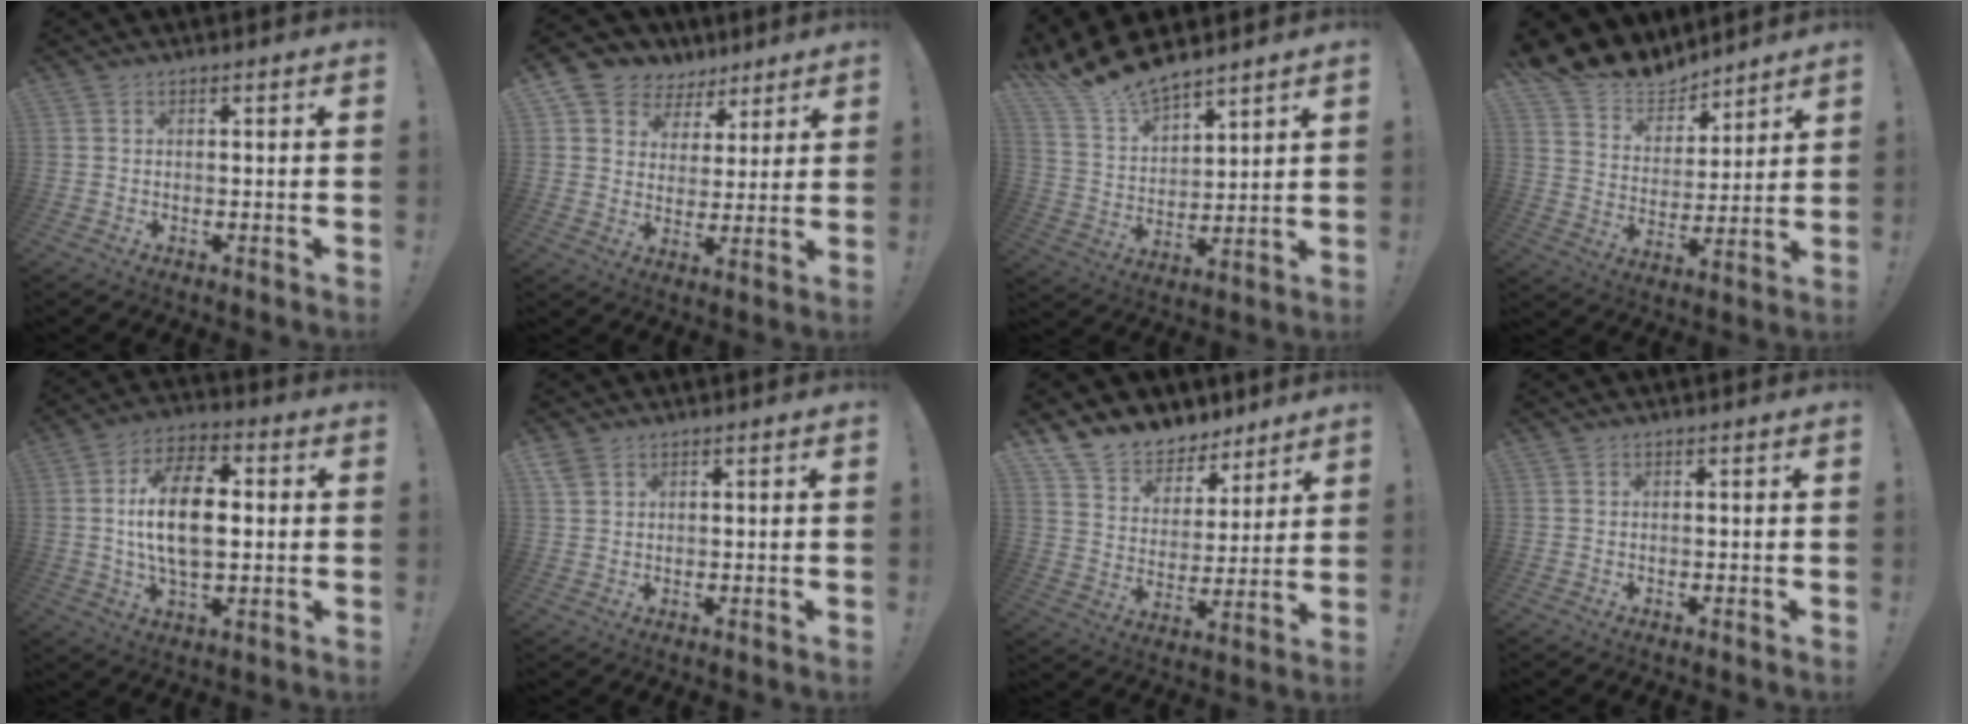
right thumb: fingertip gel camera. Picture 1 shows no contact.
{"total": 7.9, "force": [4.6, 6.4, 1.0], "torque": [-0.022, -0.035, 0.094]}
{"total": 12.3, "force": [11.6, 3.4, 2.7], "torque": [-0.080, -0.089, 0.215]}
{"total": 11.8, "force": [10.5, 5.2, 1.0], "torque": [-0.038, -0.094, 0.198]}
{"total": 15.5, "force": [0.9, 8.7, 12.8], "torque": [-0.220, 0.004, 0.009]}
{"total": 2.9, "force": [1.9, 1.8, 1.3], "torque": [-0.019, -0.007, 0.036]}
{"total": 11.3, "force": [9.4, 6.0, 1.7], "torque": [-0.045, -0.073, 0.180]}
{"total": 0.0}